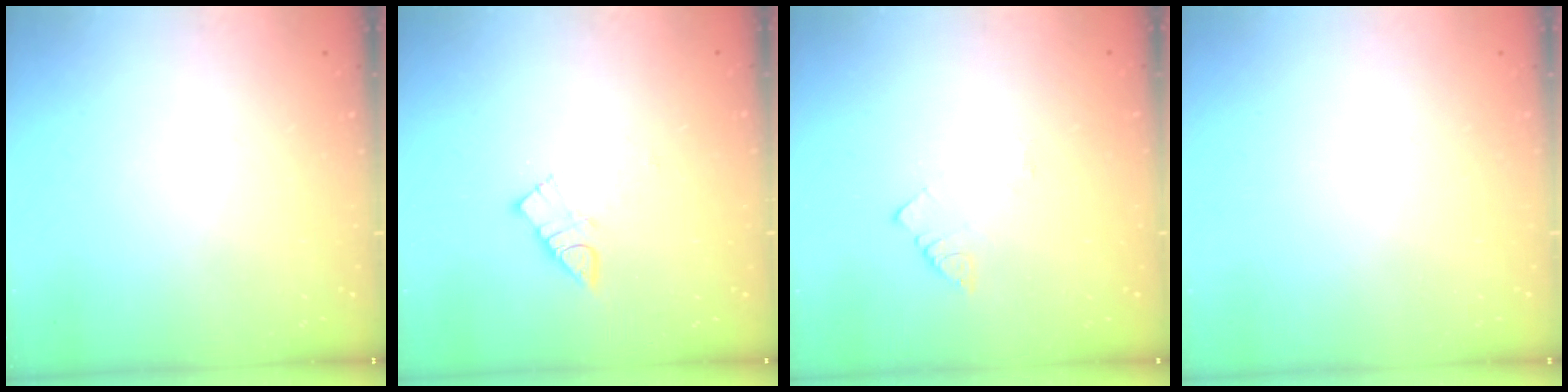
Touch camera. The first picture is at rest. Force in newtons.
{"total": 6.6, "press": 6.6, "slide": 0.1}
{"total": 1.7, "press": 1.7, "slide": 0.3}
{"total": 1.8, "press": 1.7, "slide": 0.1}